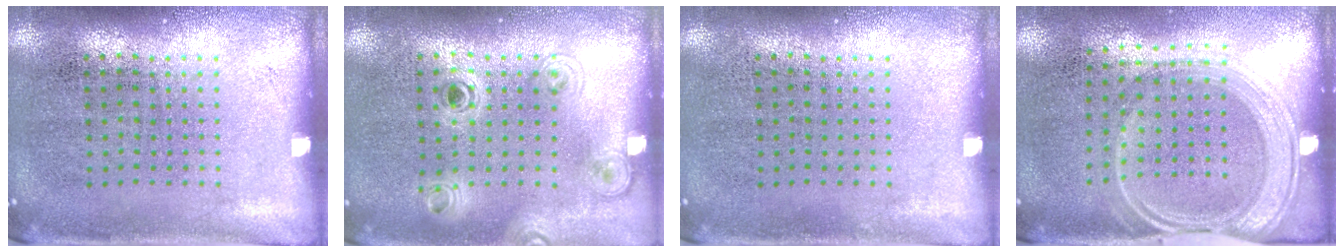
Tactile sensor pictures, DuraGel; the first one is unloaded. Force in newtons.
{"total": 1.2, "press": 1.2, "slide": 0.5}
{"total": 0.0}
{"total": 1.6, "press": 1.4, "slide": 0.9}